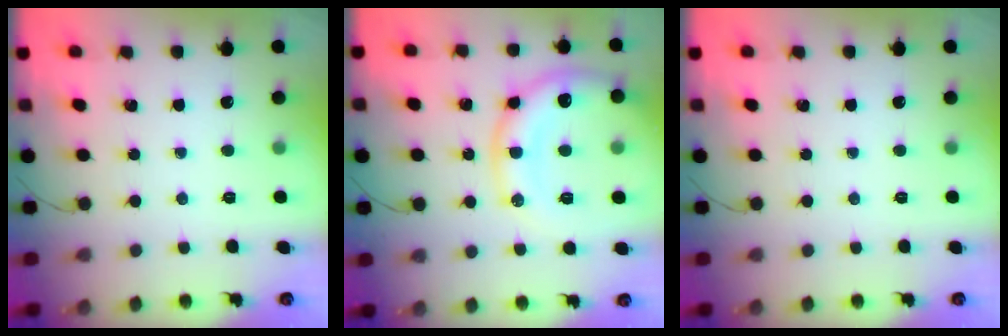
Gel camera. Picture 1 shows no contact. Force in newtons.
{"total": 15.7, "press": 15.6, "slide": 1.8}
{"total": 0.0}